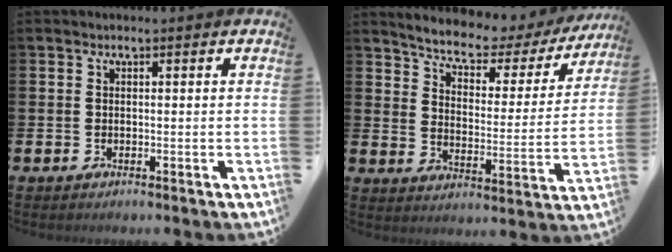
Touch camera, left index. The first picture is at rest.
{"total": 6.5, "force": [5.8, 2.0, 2.2], "torque": [-0.079, -0.040, 0.096]}